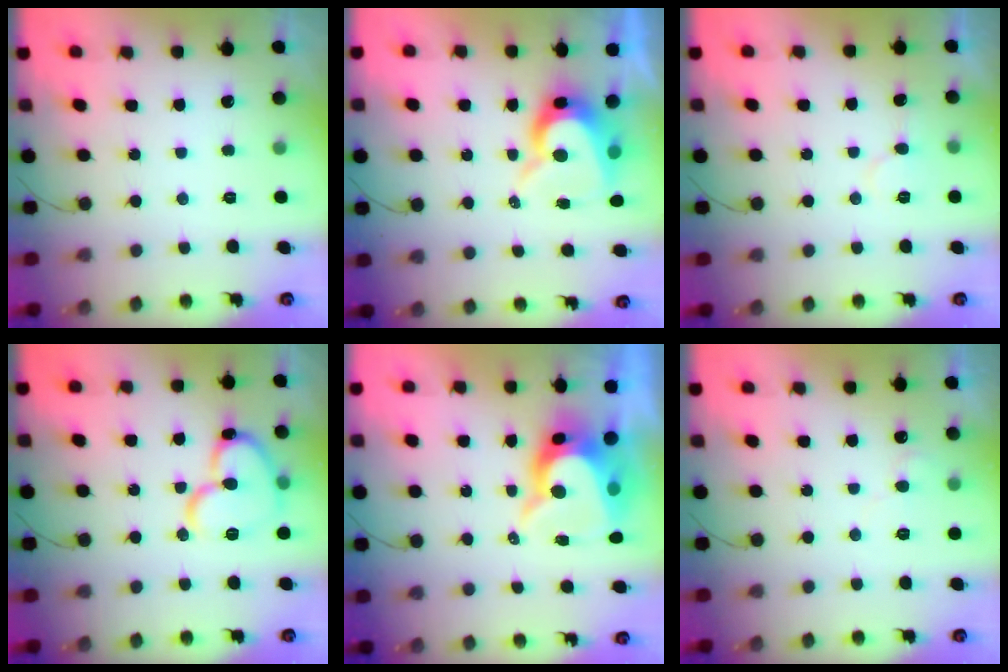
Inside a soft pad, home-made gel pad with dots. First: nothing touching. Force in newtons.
{"total": 9.3, "press": 9.2, "slide": 0.7}
{"total": 4.7, "press": 4.7, "slide": 0.3}
{"total": 14.3, "press": 14.2, "slide": 1.8}
{"total": 10.7, "press": 10.6, "slide": 0.7}
{"total": 4.4, "press": 4.4, "slide": 0.4}